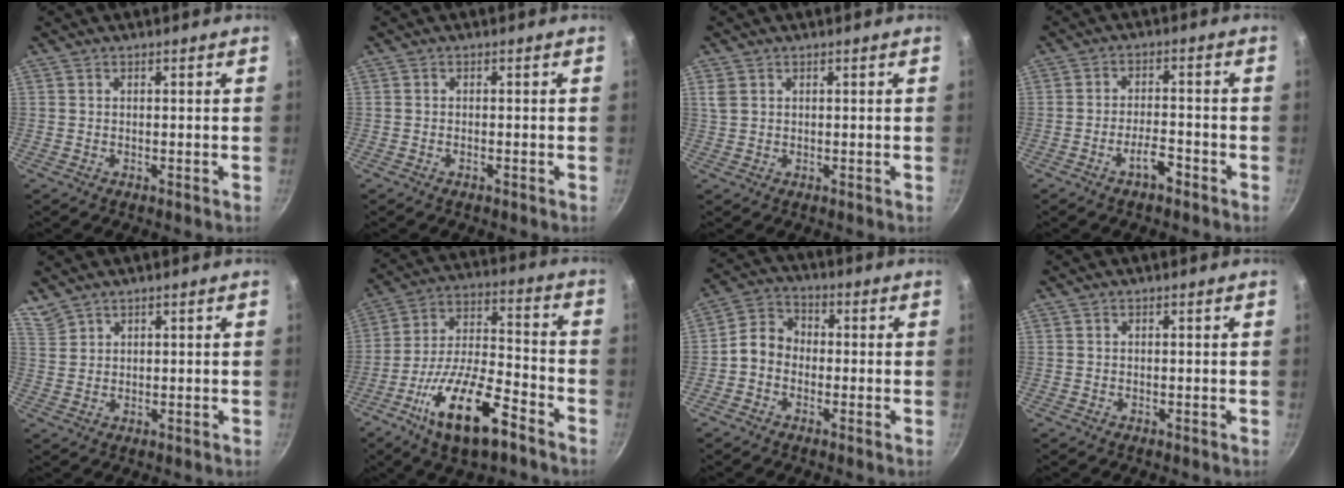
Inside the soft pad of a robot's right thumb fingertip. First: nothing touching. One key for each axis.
{"total": 0.6, "fx": -0.4, "fy": 0.1, "fz": 0.4, "tx": -0.010, "ty": 0.005, "tz": -0.010}
{"total": 2.5, "fx": 1.0, "fy": 1.8, "fz": 1.3, "tx": -0.024, "ty": 0.000, "tz": 0.024}
{"total": 4.6, "fx": -2.9, "fy": 1.5, "fz": 3.2, "tx": -0.048, "ty": 0.028, "tz": -0.050}
{"total": 3.0, "fx": 2.8, "fy": 1.1, "fz": 0.3, "tx": 0.000, "ty": 0.001, "tz": 0.062}
{"total": 18.5, "fx": -10.0, "fy": 6.7, "fz": 14.1, "tx": -0.245, "ty": 0.046, "tz": -0.183}
{"total": 6.3, "fx": -1.3, "fy": 5.2, "fz": 3.3, "tx": -0.038, "ty": 0.024, "tz": -0.044}
{"total": 0.0}